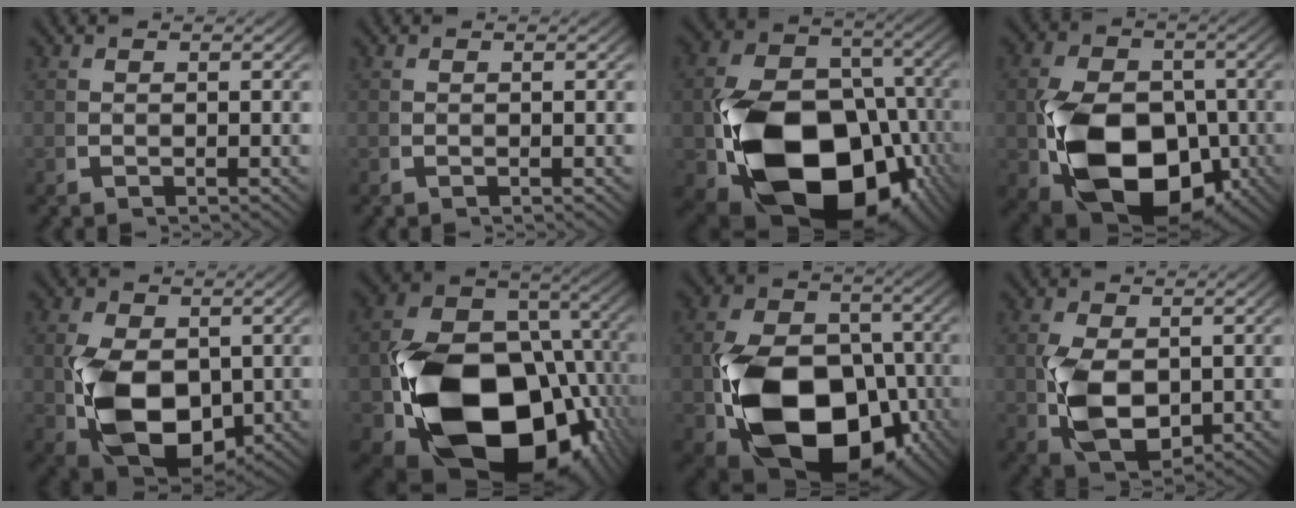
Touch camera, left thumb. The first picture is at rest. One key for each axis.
{"total": 0.0}
{"total": 23.2, "fx": -6.0, "fy": 15.6, "fz": 16.0, "tx": -0.300, "ty": -0.102, "tz": -0.048}
{"total": 16.2, "fx": -3.8, "fy": 11.1, "fz": 11.2, "tx": -0.227, "ty": -0.084, "tz": -0.020}
{"total": 11.6, "fx": -1.9, "fy": 7.9, "fz": 8.2, "tx": -0.188, "ty": -0.072, "tz": 0.004}
{"total": 25.8, "fx": -6.2, "fy": 17.3, "fz": 18.1, "tx": -0.337, "ty": -0.108, "tz": -0.048}
{"total": 19.8, "fx": -5.1, "fy": 13.3, "fz": 13.6, "tx": -0.266, "ty": -0.091, "tz": -0.038}
{"total": 7.2, "fx": -0.7, "fy": 4.9, "fz": 5.2, "tx": -0.132, "ty": -0.040, "tz": 0.009}